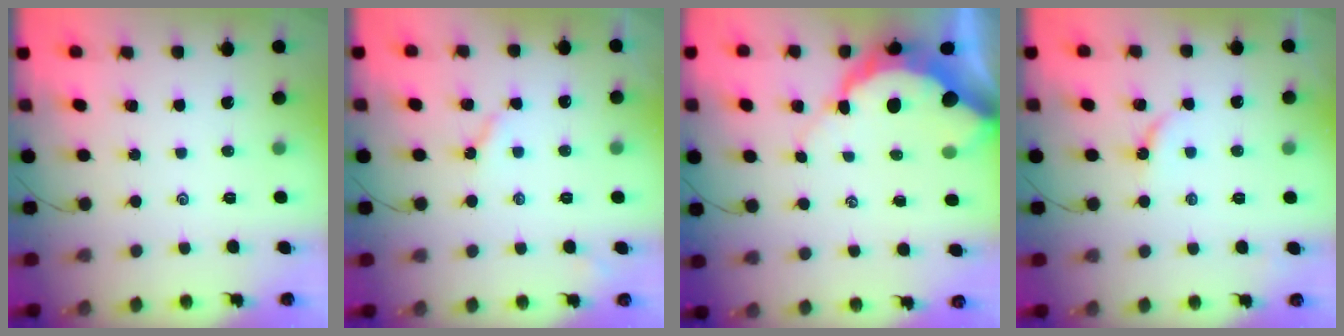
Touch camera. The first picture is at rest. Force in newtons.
{"total": 2.9, "press": 2.9, "slide": 0.4}
{"total": 9.6, "press": 9.6, "slide": 0.9}
{"total": 3.0, "press": 2.9, "slide": 0.5}